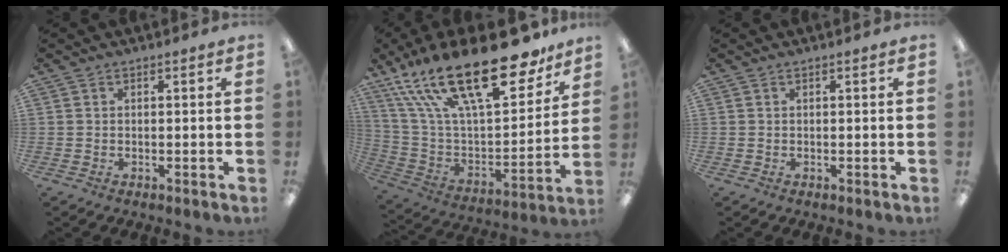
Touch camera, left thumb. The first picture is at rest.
{"total": 30.6, "force": [18.6, 11.7, 21.3], "torque": [-0.381, -0.113, 0.315]}
{"total": 0.0}